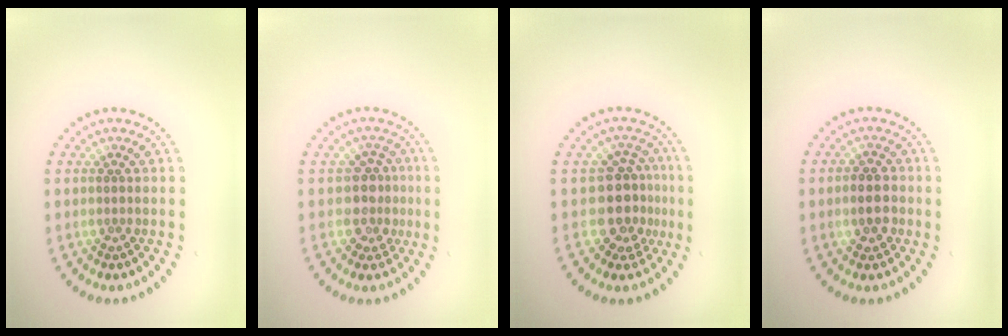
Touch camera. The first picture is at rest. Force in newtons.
{"total": 2.7, "press": 2.1, "slide": 1.6}
{"total": 3.8, "press": 3.1, "slide": 2.2}
{"total": 2.6, "press": 2.6, "slide": 0.4}